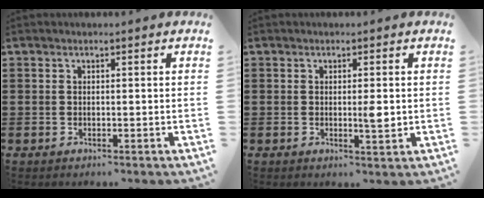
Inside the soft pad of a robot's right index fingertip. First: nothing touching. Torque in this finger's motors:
{"motor_torque": [0.98, 0.82, 0.11, 0.08]}